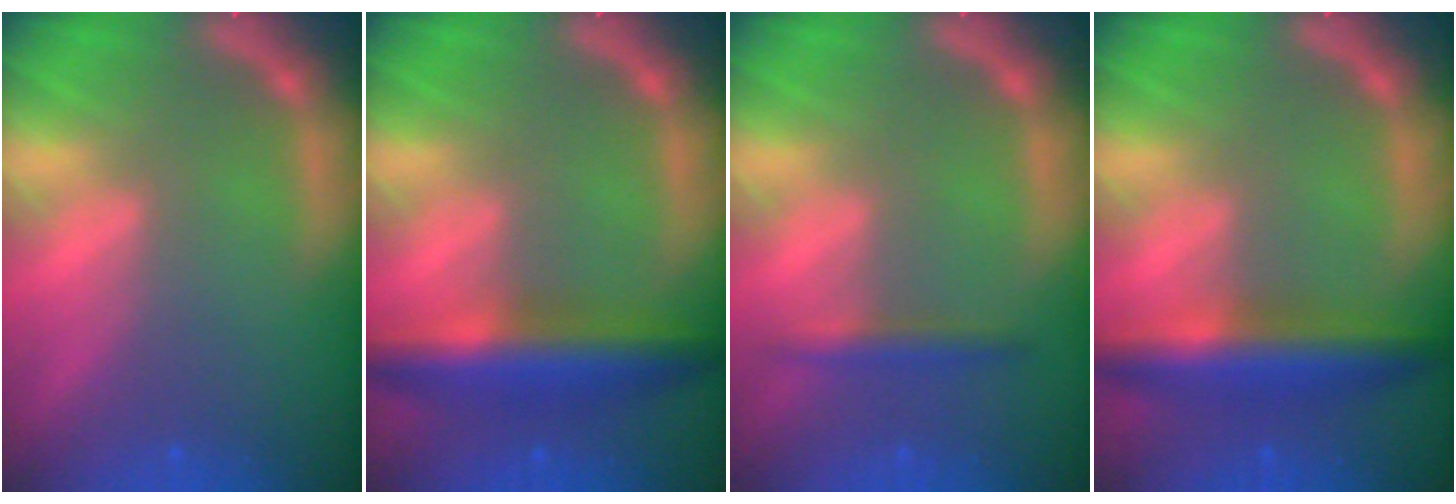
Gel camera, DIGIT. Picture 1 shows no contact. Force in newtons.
{"total": 6.5}
{"total": 1.9}
{"total": 6.0}